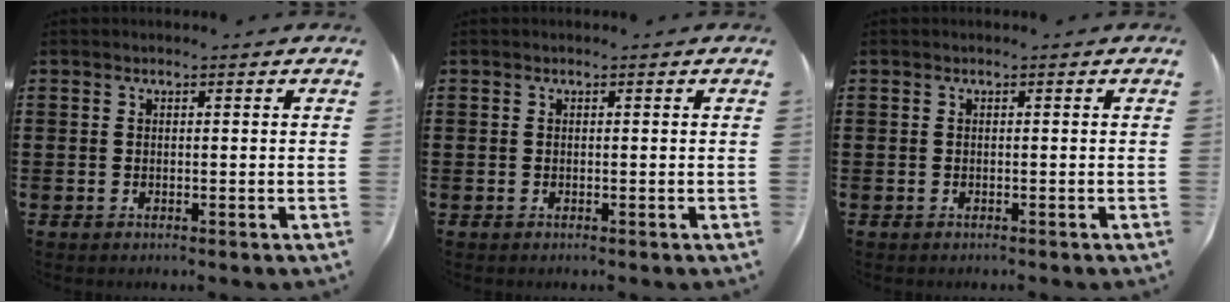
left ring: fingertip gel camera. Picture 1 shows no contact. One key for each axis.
{"total": 0.0}
{"total": 0.0}